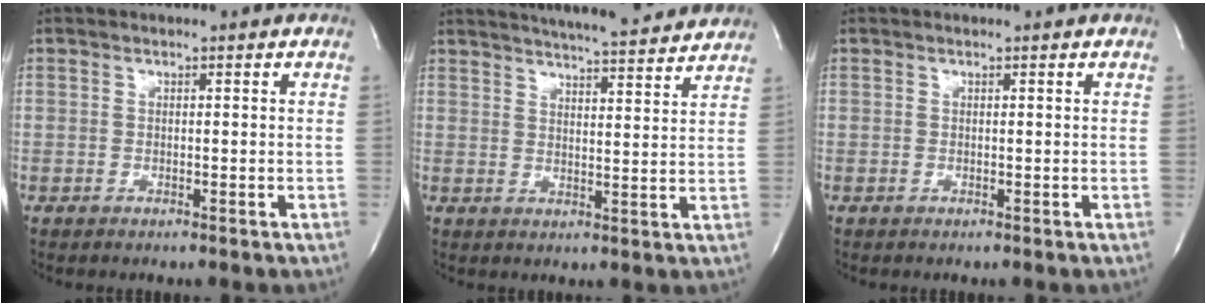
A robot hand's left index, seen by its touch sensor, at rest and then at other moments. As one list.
[{"total": 14.4, "force": [13.3, 1.1, 5.3], "torque": [-0.085, 0.004, 0.175]}, {"total": 0.0}]